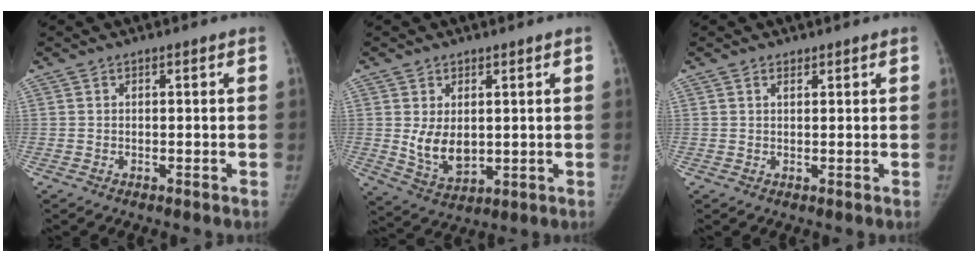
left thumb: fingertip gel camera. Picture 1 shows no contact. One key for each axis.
{"total": 6.9, "fx": 1.1, "fy": 4.7, "fz": 4.9, "tx": -0.066, "ty": -0.021, "tz": 0.037}
{"total": 0.8, "fx": 0.7, "fy": 0.4, "fz": 0.1, "tx": 0.003, "ty": -0.007, "tz": 0.009}